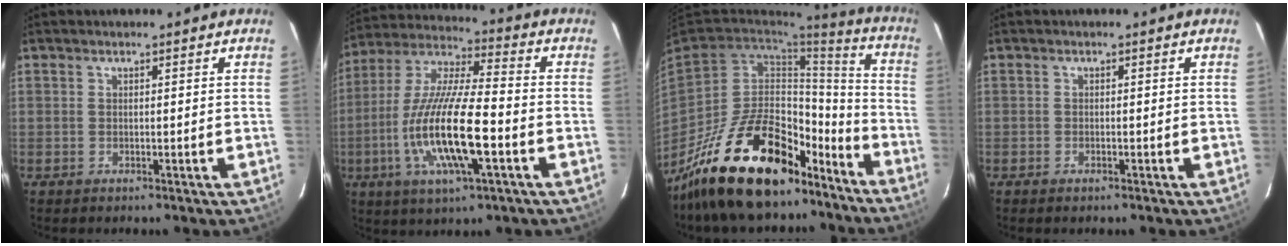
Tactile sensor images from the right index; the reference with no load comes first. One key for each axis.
{"total": 17.9, "fx": -5.2, "fy": 3.7, "fz": 16.7, "tx": -0.332, "ty": -0.013, "tz": -0.101}
{"total": 28.1, "fx": -20.3, "fy": 12.3, "fz": 15.1, "tx": -0.266, "ty": 0.030, "tz": -0.298}
{"total": 0.9, "fx": -0.7, "fy": 0.4, "fz": 0.3, "tx": -0.006, "ty": -0.004, "tz": -0.014}